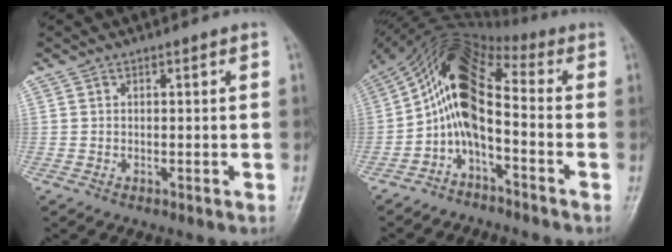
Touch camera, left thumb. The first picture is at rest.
{"total": 11.6, "force": [-2.0, 5.6, 10.0], "torque": [-0.182, 0.080, -0.053]}